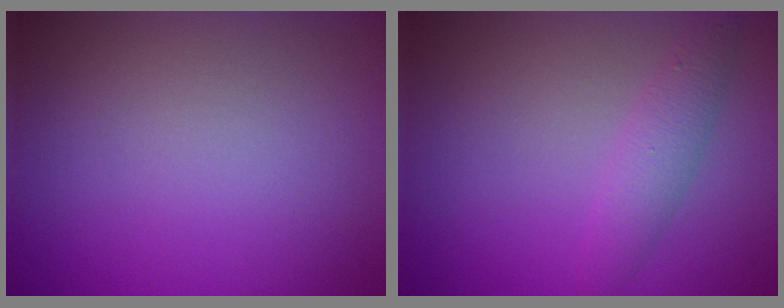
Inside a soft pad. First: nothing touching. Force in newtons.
{"total": 2.3, "press": 2.3, "slide": 0.1}